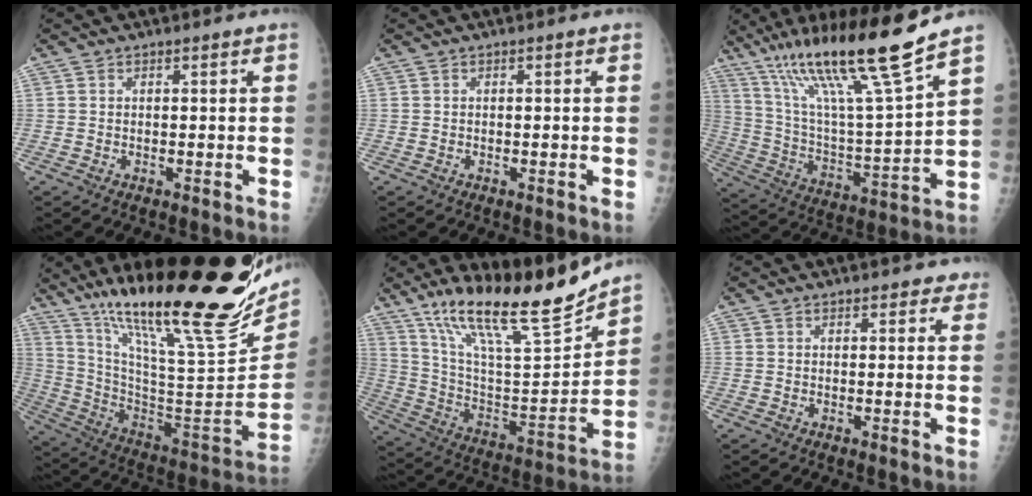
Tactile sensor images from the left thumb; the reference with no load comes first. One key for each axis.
{"total": 0.0}
{"total": 21.9, "fx": 15.1, "fy": 1.0, "fz": 15.9, "tx": -0.260, "ty": -0.062, "tz": 0.274}
{"total": 36.0, "fx": 23.5, "fy": 7.5, "fz": 26.2, "tx": -0.369, "ty": -0.077, "tz": 0.382}
{"total": 22.5, "fx": 17.7, "fy": 4.0, "fz": 13.2, "tx": -0.196, "ty": -0.090, "tz": 0.312}
{"total": 2.5, "fx": 2.0, "fy": 1.3, "fz": 0.7, "tx": 0.019, "ty": -0.004, "tz": 0.015}